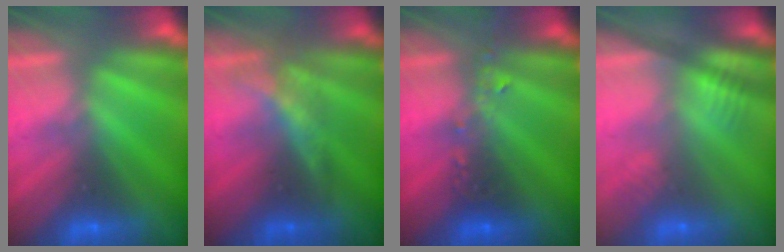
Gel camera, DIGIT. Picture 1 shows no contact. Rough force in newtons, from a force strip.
{"total": 1.8}
{"total": 2.4}
{"total": 2.5}